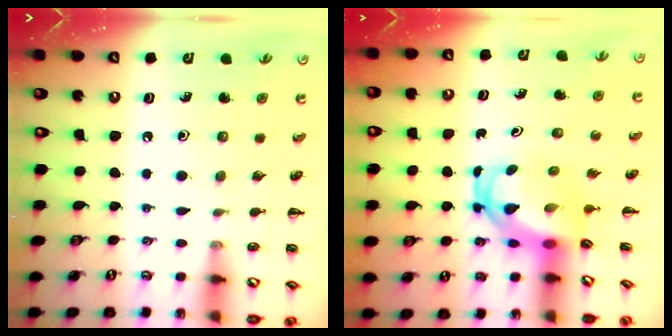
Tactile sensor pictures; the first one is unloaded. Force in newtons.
{"total": 5.0, "press": 4.9, "slide": 0.8}